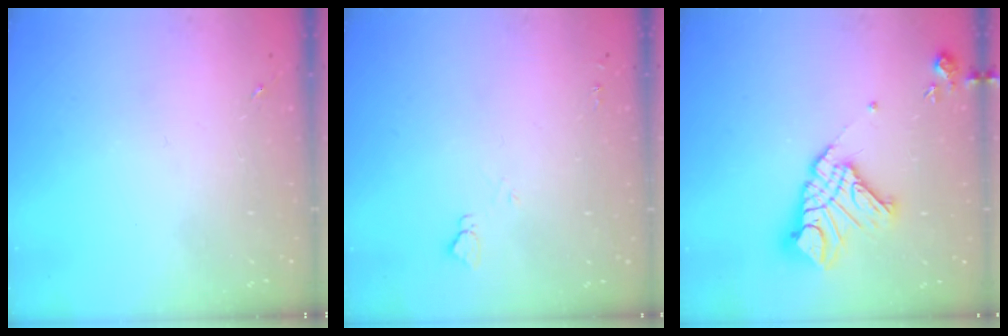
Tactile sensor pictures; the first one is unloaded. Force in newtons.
{"total": 4.4, "press": 4.3, "slide": 0.6}
{"total": 15.8, "press": 15.7, "slide": 1.9}